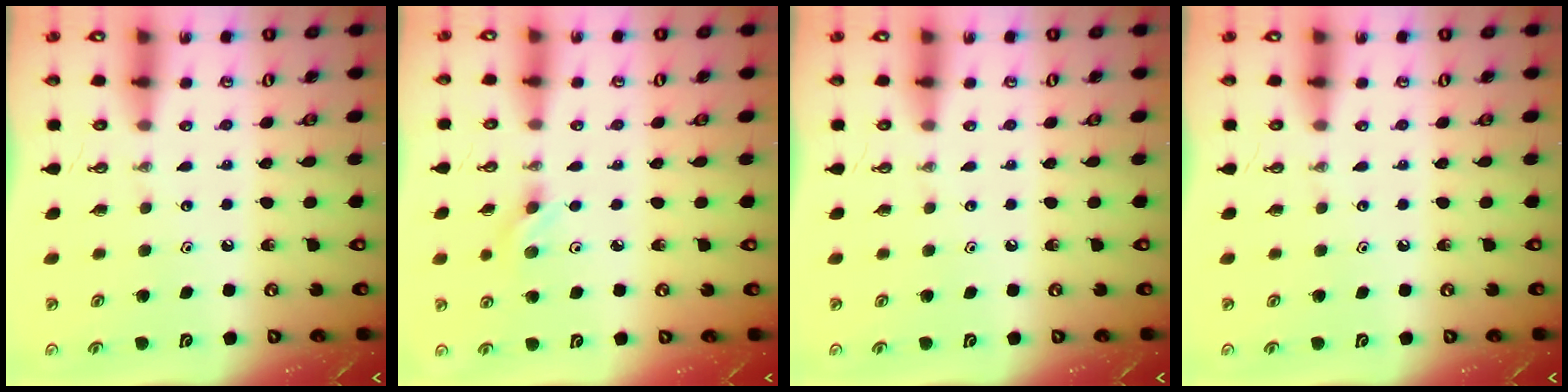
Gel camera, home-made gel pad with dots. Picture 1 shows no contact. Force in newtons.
{"total": 5.3, "press": 4.6, "slide": 2.6}
{"total": 0.0}
{"total": 0.0}